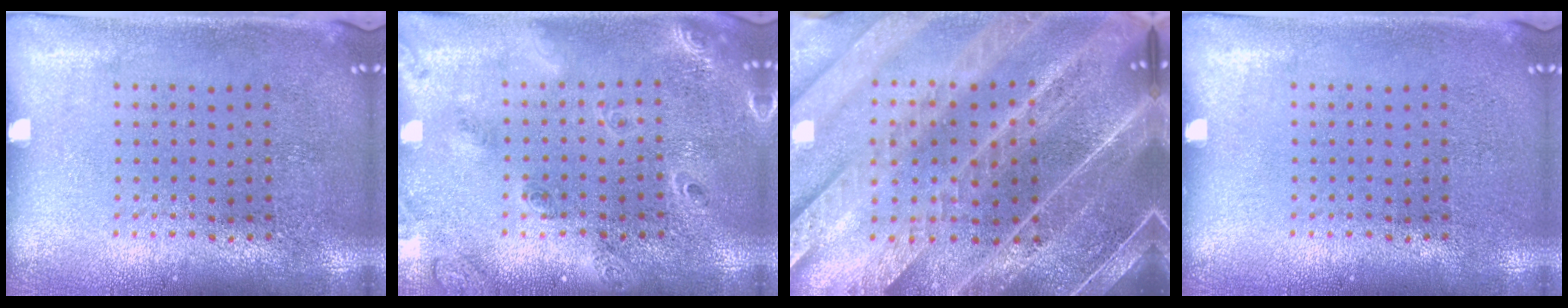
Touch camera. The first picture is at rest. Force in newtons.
{"total": 1.7, "press": 1.6, "slide": 0.6}
{"total": 5.4, "press": 4.6, "slide": 2.9}
{"total": 0.0}